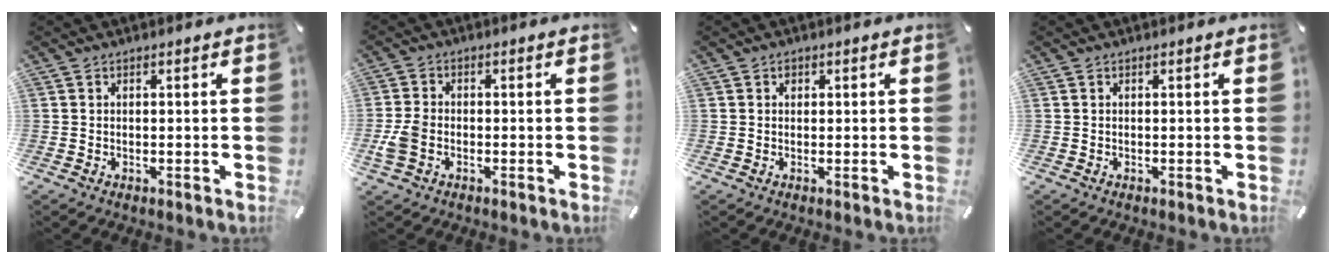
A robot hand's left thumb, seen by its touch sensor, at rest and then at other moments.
{"total": 5.1, "force": [-1.4, 3.5, 3.4], "torque": [-0.076, 0.005, -0.027]}
{"total": 0.9, "force": [0.2, 0.8, 0.3], "torque": [0.003, 0.001, 0.002]}
{"total": 0.0}